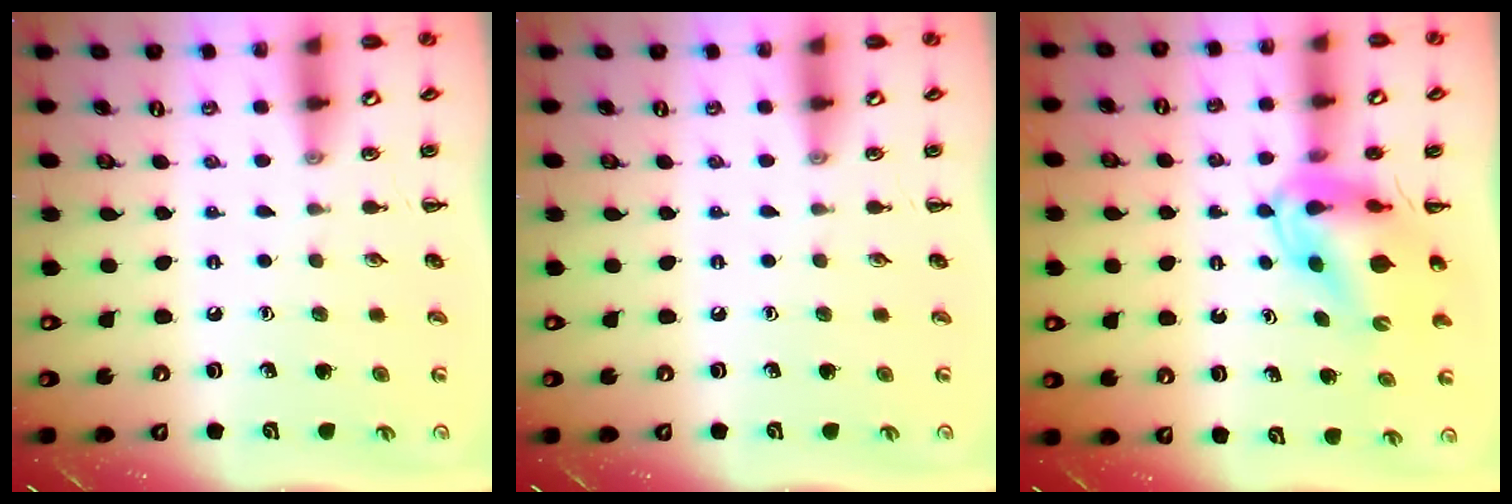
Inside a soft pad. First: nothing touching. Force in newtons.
{"total": 0.0}
{"total": 9.0, "press": 8.5, "slide": 2.9}